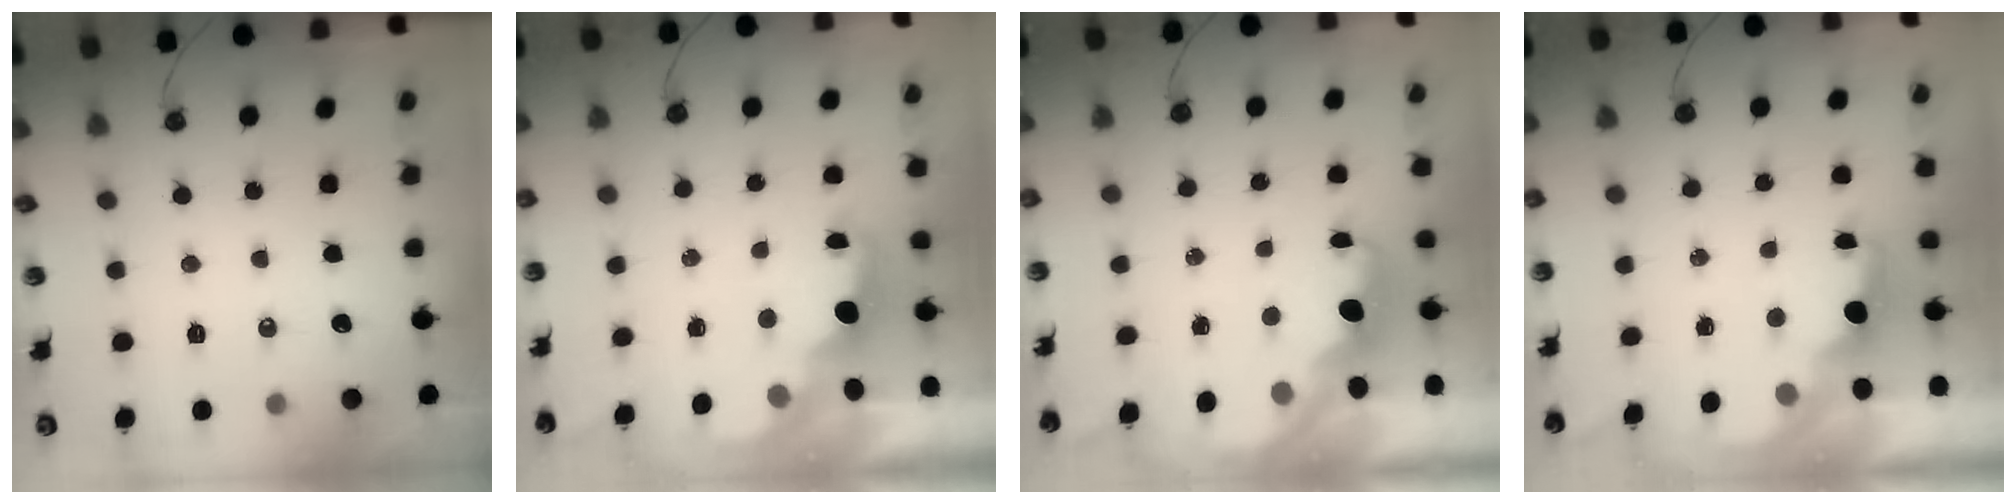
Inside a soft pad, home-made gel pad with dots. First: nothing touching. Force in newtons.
{"total": 2.3, "press": 2.2, "slide": 0.7}
{"total": 2.2, "press": 2.1, "slide": 0.9}
{"total": 1.9, "press": 1.7, "slide": 0.8}